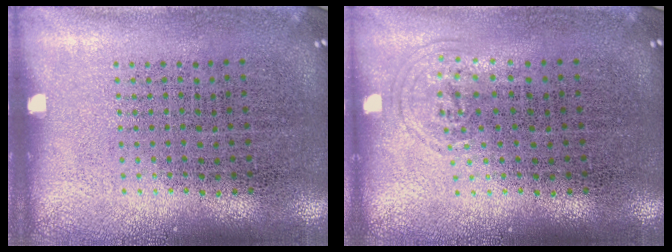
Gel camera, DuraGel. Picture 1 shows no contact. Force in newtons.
{"total": 0.6, "press": 0.5, "slide": 0.3}